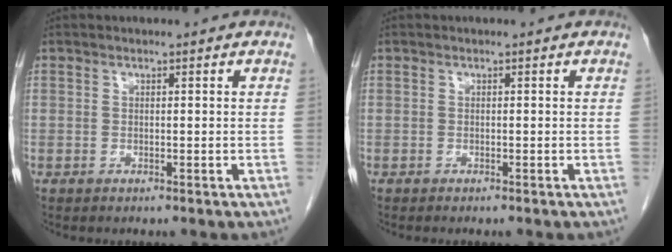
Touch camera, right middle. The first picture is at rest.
{"total": 1.0, "force": [-0.9, 0.1, 0.5], "torque": [-0.008, -0.002, -0.010]}